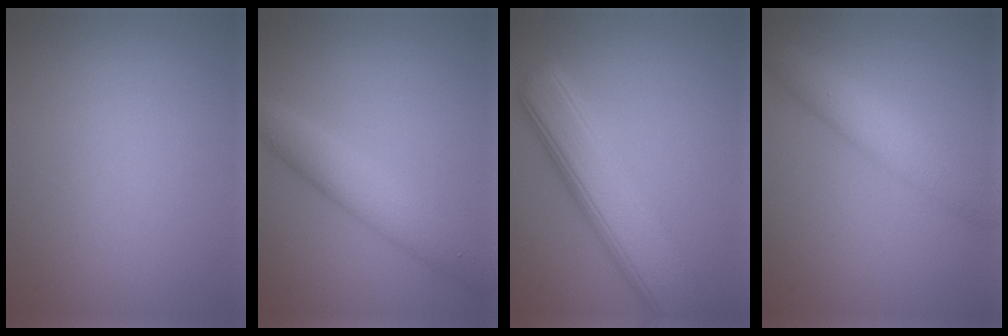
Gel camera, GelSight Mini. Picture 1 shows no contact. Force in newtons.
{"total": 4.4, "press": 4.4, "slide": 0.1}
{"total": 8.1, "press": 8.1, "slide": 0.2}
{"total": 4.4, "press": 4.4, "slide": 0.1}